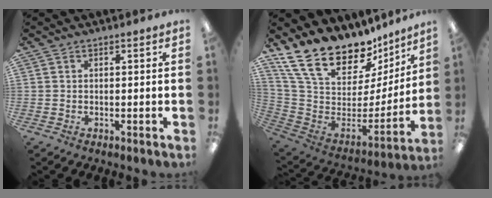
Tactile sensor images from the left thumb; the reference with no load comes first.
{"total": 21.5, "force": [17.1, 9.7, 8.8], "torque": [-0.159, -0.131, 0.317]}